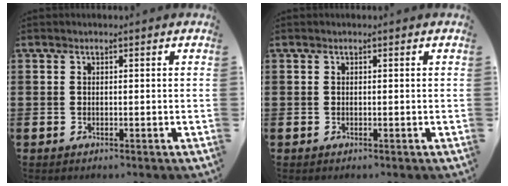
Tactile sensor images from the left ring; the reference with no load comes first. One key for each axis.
{"total": 0.0}